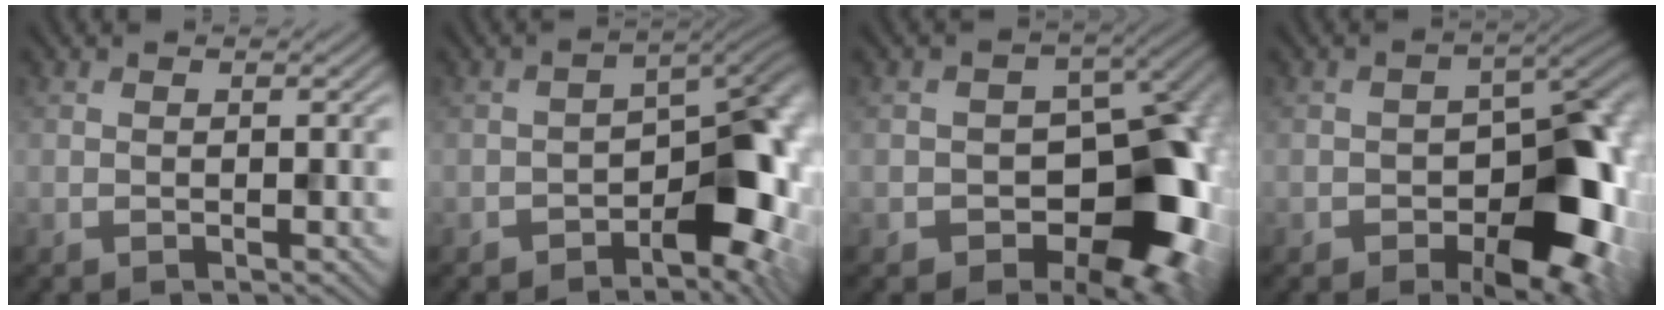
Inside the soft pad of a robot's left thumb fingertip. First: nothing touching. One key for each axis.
{"total": 10.2, "fx": -3.5, "fy": 5.3, "fz": 8.0, "tx": -0.080, "ty": 0.004, "tz": -0.058}
{"total": 13.4, "fx": -3.7, "fy": 9.1, "fz": 9.0, "tx": -0.105, "ty": -0.027, "tz": -0.060}
{"total": 13.0, "fx": -4.5, "fy": 8.0, "fz": 9.3, "tx": -0.096, "ty": -0.022, "tz": -0.064}